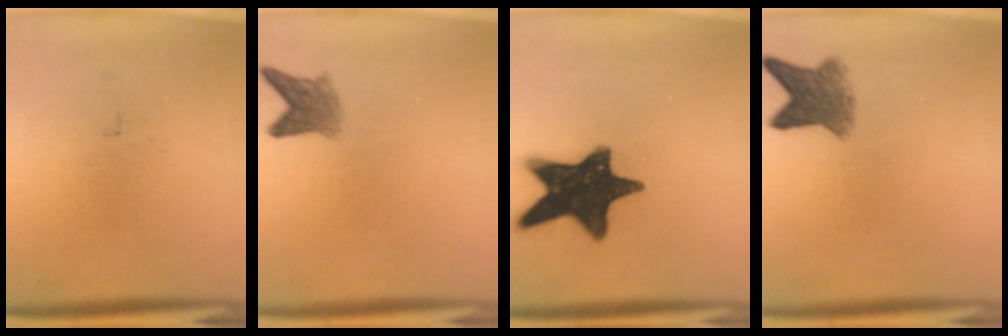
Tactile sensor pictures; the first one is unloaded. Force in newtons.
{"total": 3.3}
{"total": 18.1}
{"total": 5.3}